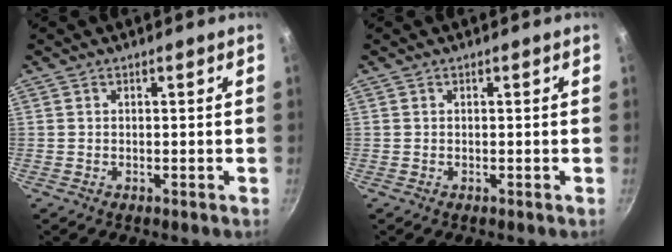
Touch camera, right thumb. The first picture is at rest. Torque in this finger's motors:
{"motor_torque": [0.00, 0.00, 0.00, 0.00, 0.00]}